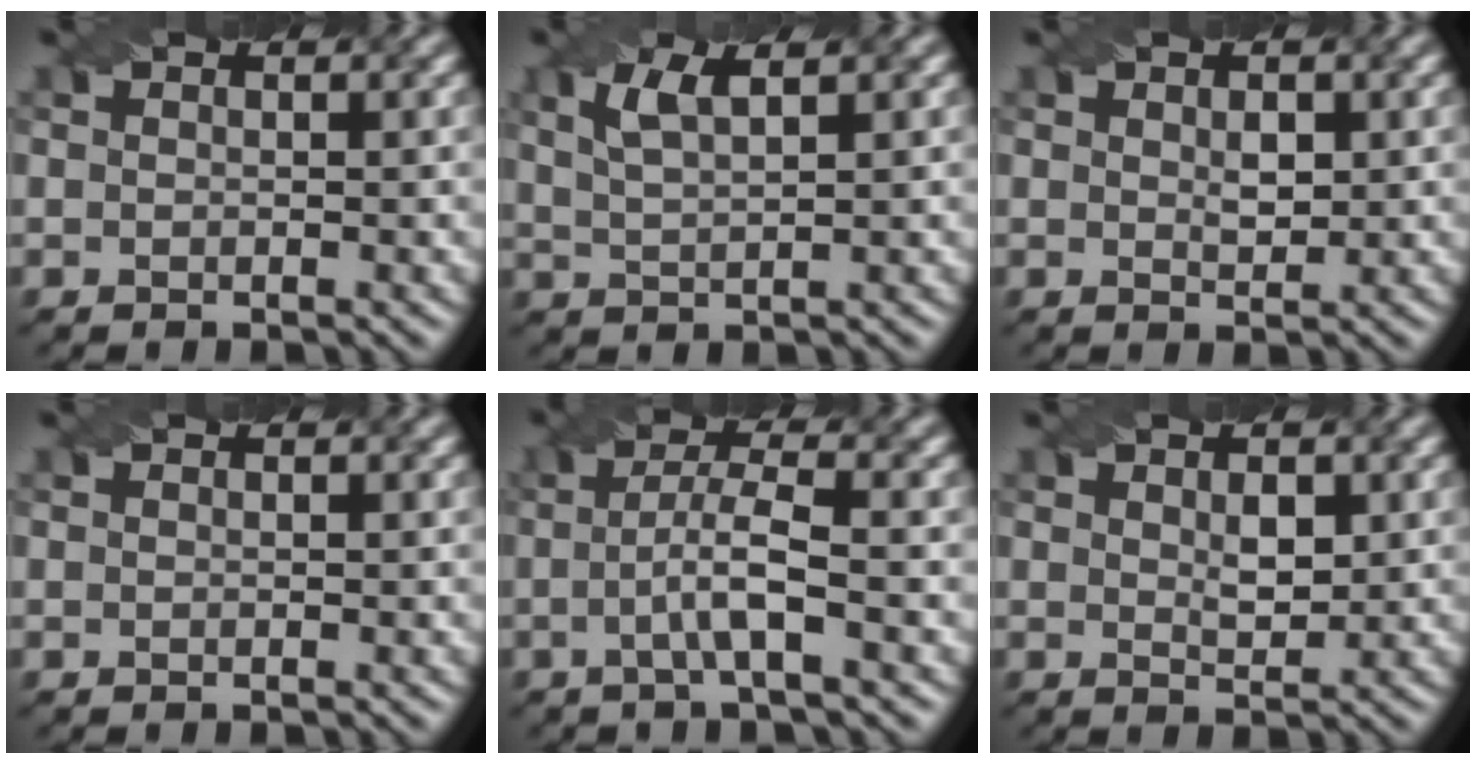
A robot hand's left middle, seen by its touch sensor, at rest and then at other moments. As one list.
[{"total": 3.0, "force": [1.5, 0.8, 2.5], "torque": [-0.051, 0.003, 0.032]}, {"total": 1.6, "force": [0.4, 0.8, 1.2], "torque": [-0.021, -0.002, 0.010]}, {"total": 0.0}, {"total": 3.6, "force": [-0.7, 0.5, 3.5], "torque": [-0.067, 0.003, -0.015]}, {"total": 2.1, "force": [0.6, 1.1, 1.7], "torque": [-0.028, -0.003, 0.014]}]